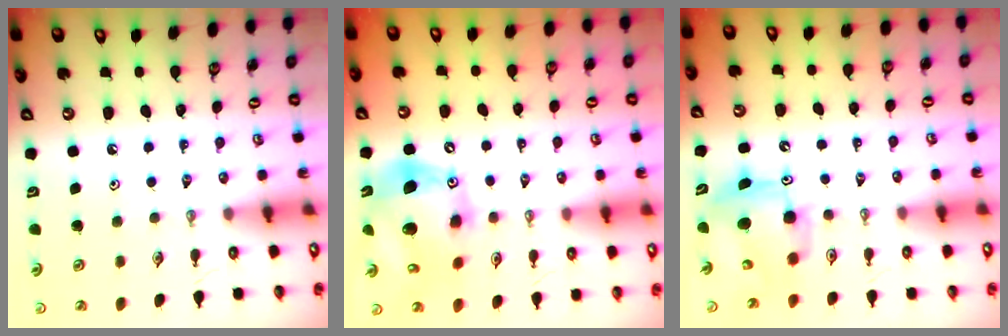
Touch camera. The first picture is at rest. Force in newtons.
{"total": 17.1, "press": 16.9, "slide": 2.8}
{"total": 7.8, "press": 7.7, "slide": 0.4}